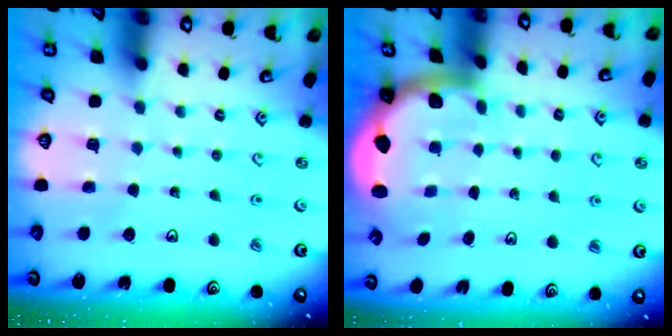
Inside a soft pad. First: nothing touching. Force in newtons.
{"total": 1.9, "press": 1.8, "slide": 0.5}